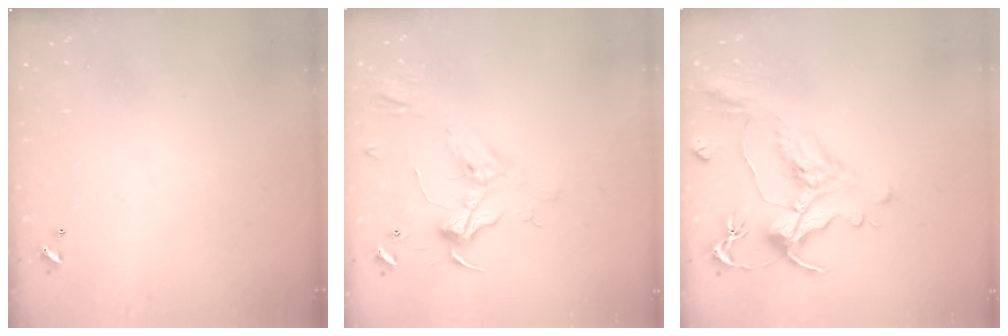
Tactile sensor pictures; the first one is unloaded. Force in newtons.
{"total": 2.3, "press": 2.2, "slide": 0.8}
{"total": 1.7, "press": 0.9, "slide": 1.4}